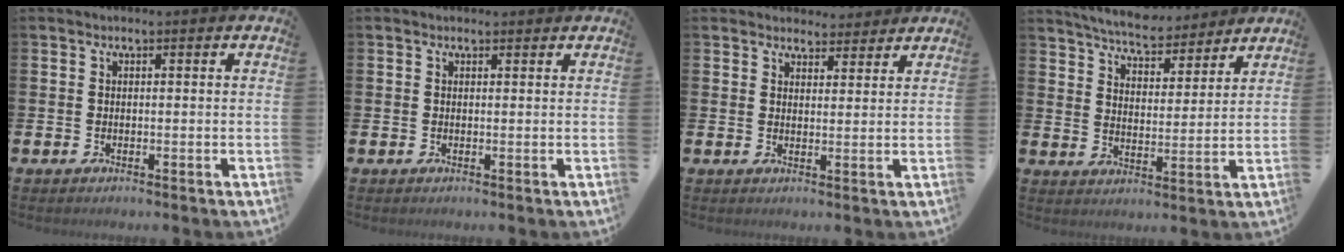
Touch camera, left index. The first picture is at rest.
{"total": 0.5, "force": [0.4, 0.3, 0.2], "torque": [0.006, 0.000, 0.005]}
{"total": 3.5, "force": [3.3, 1.2, -0.3], "torque": [0.005, -0.015, 0.060]}
{"total": 6.1, "force": [5.9, 1.3, 1.0], "torque": [-0.042, -0.039, 0.104]}